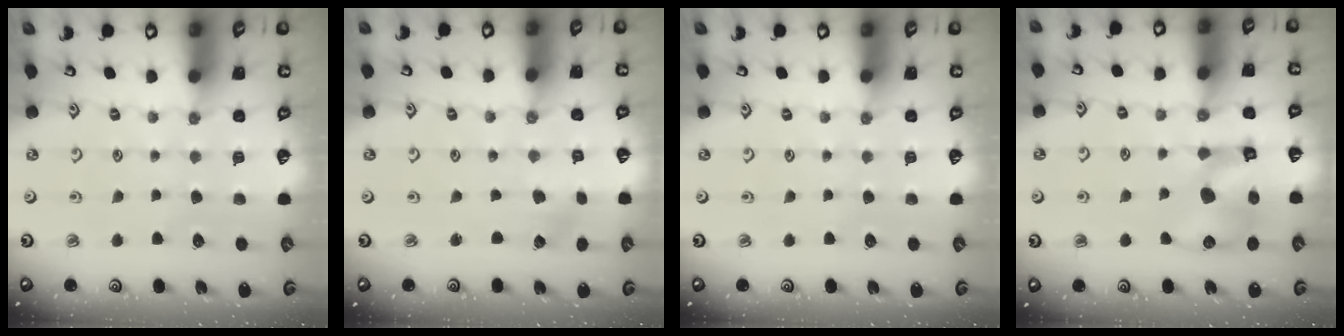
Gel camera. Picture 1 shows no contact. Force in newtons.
{"total": 0.0}
{"total": 0.0}
{"total": 10.8, "press": 10.7, "slide": 1.5}